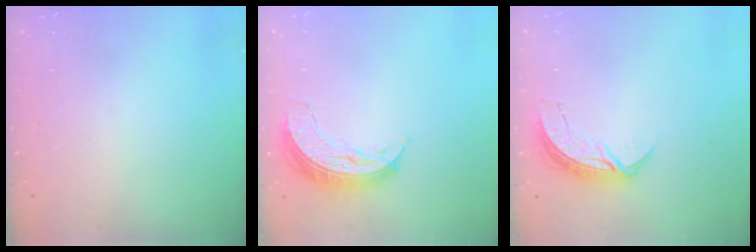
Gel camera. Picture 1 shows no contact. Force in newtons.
{"total": 7.7, "press": 7.7, "slide": 0.3}
{"total": 6.9, "press": 6.8, "slide": 0.5}